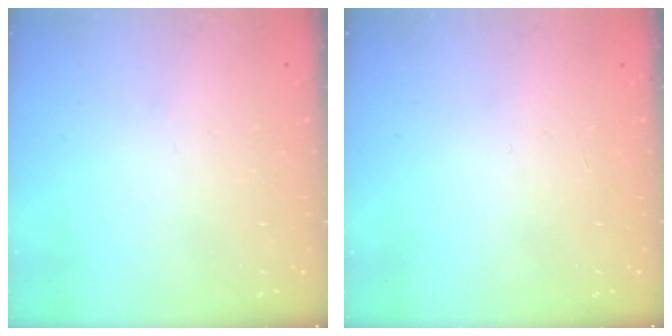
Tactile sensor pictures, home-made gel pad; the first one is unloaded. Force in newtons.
{"total": 0.0}